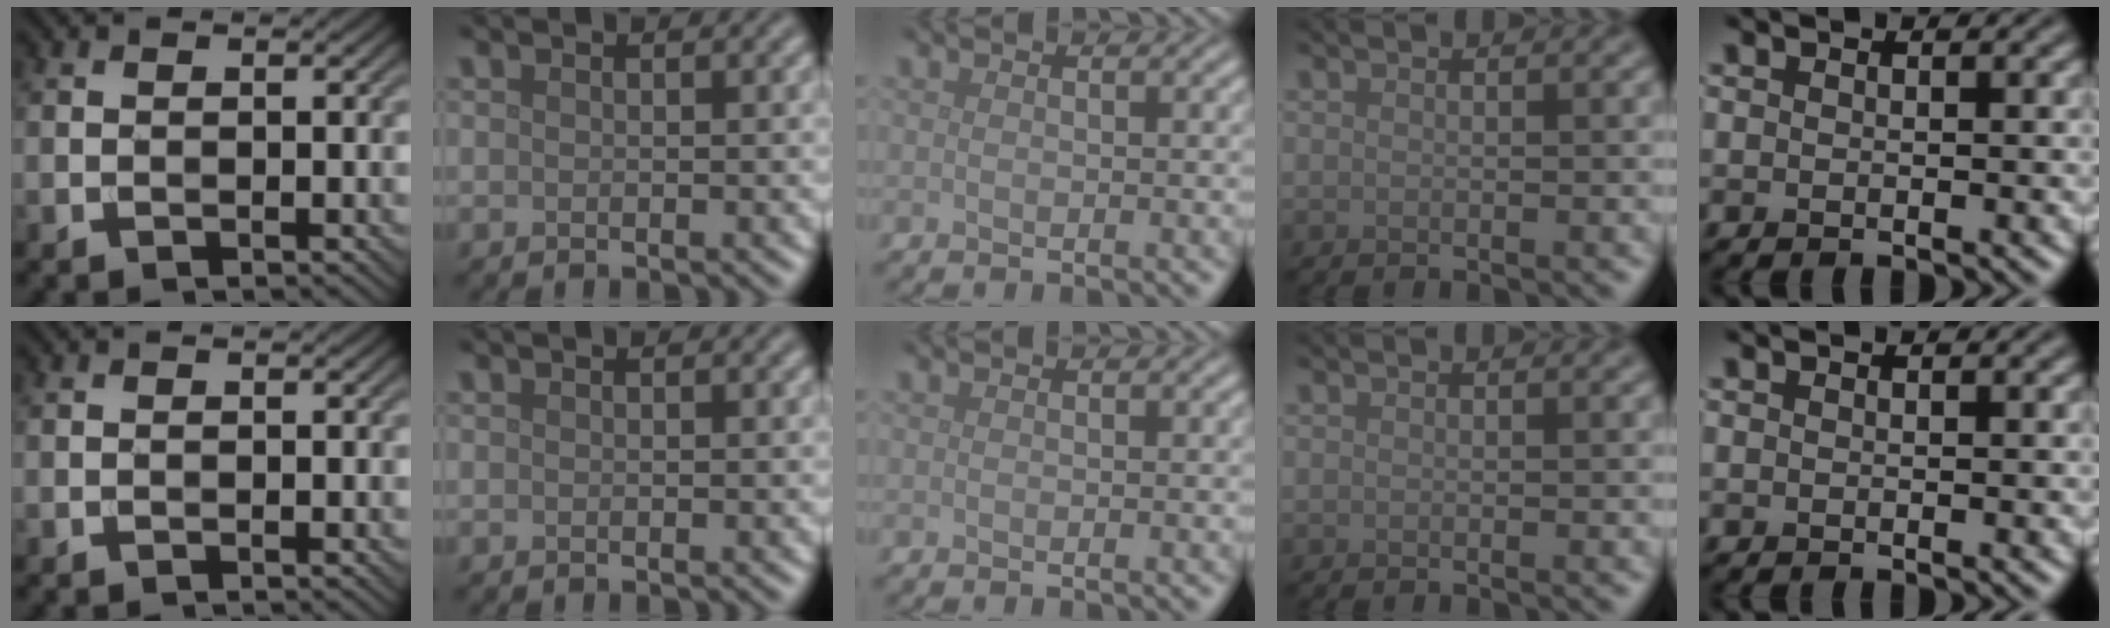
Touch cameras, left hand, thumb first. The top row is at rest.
{}